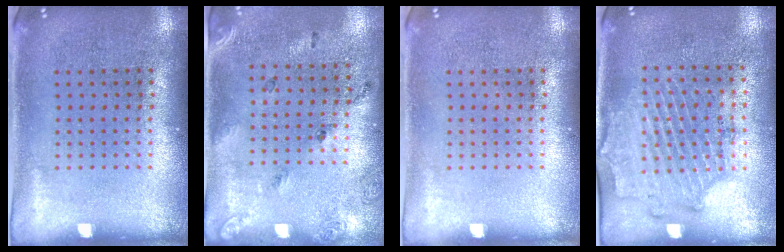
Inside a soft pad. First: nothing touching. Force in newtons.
{"total": 1.7, "press": 1.0, "slide": 1.4}
{"total": 0.0}
{"total": 1.7, "press": 1.5, "slide": 0.8}